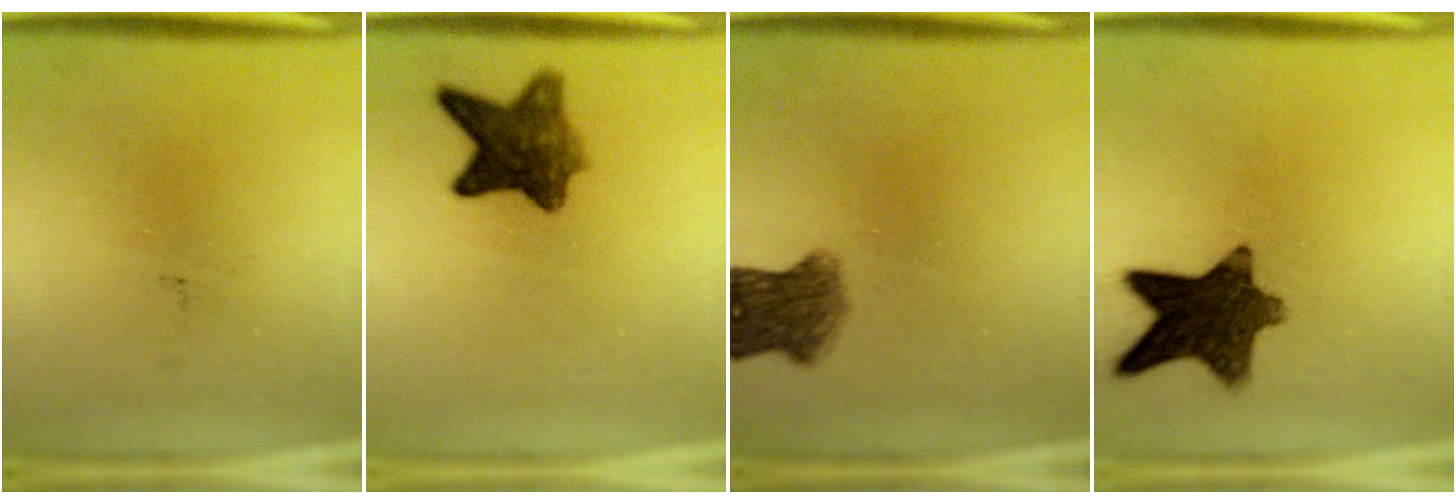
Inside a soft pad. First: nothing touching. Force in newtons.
{"total": 7.6}
{"total": 5.8}
{"total": 11.5}